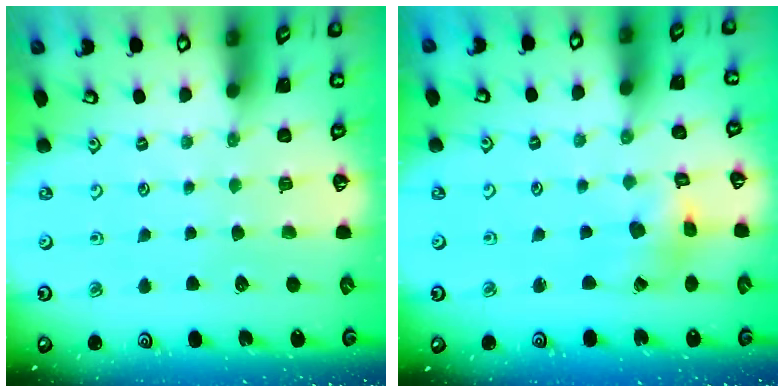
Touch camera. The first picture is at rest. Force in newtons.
{"total": 5.9, "press": 5.9, "slide": 0.5}